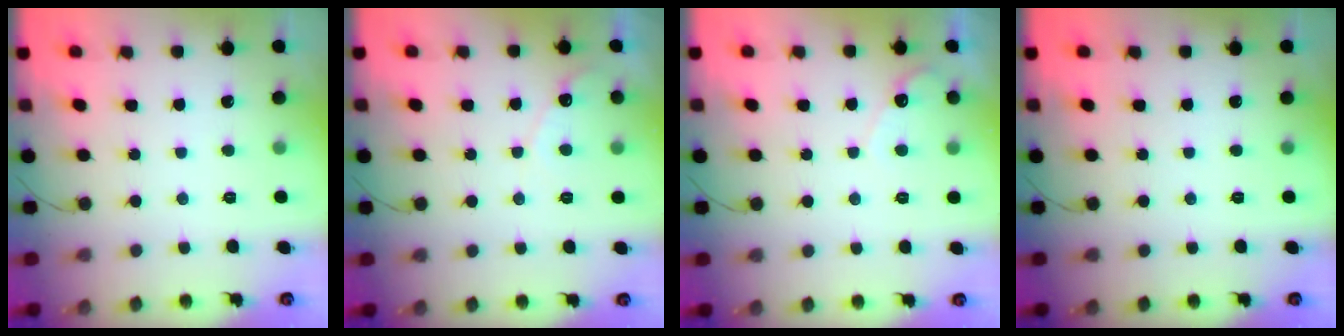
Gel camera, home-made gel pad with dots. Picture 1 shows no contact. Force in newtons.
{"total": 4.2, "press": 4.2, "slide": 0.2}
{"total": 4.0, "press": 4.0, "slide": 0.2}
{"total": 0.0}